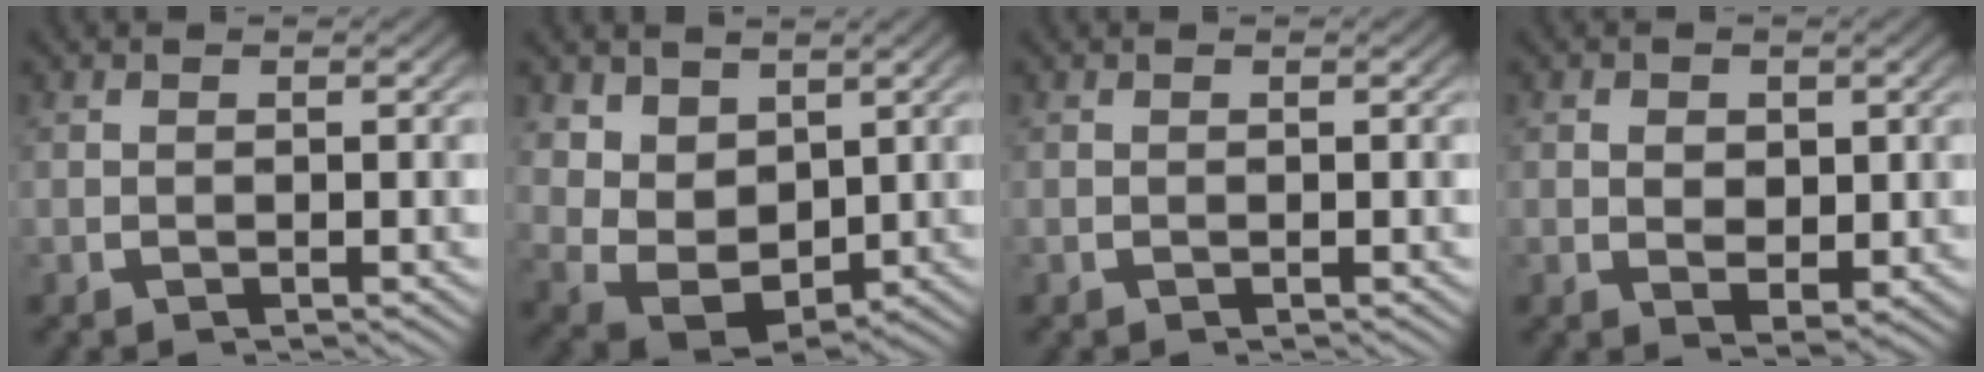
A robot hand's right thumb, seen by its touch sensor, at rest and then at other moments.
{"total": 8.0, "force": [-0.4, 6.2, 4.9], "torque": [-0.133, -0.055, 0.015]}
{"total": 0.0}
{"total": 2.7, "force": [0.2, 2.0, 1.8], "torque": [-0.033, -0.024, 0.016]}